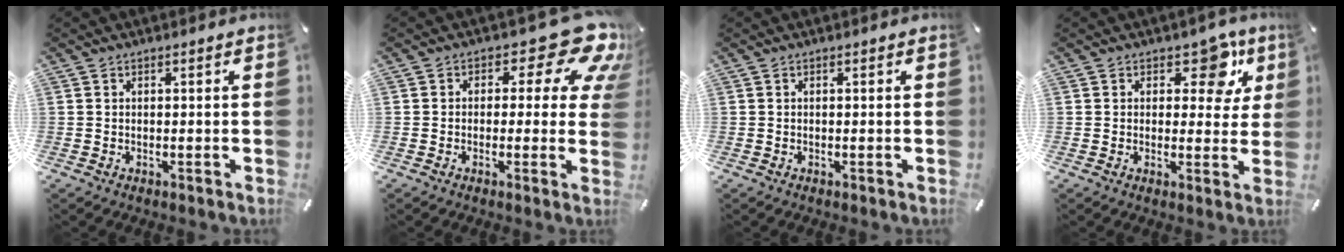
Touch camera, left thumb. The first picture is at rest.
{"total": 13.7, "force": [6.1, 6.4, 10.5], "torque": [-0.132, -0.038, 0.099]}
{"total": 0.0}
{"total": 10.0, "force": [4.8, 5.9, 6.4], "torque": [-0.058, -0.030, 0.076]}